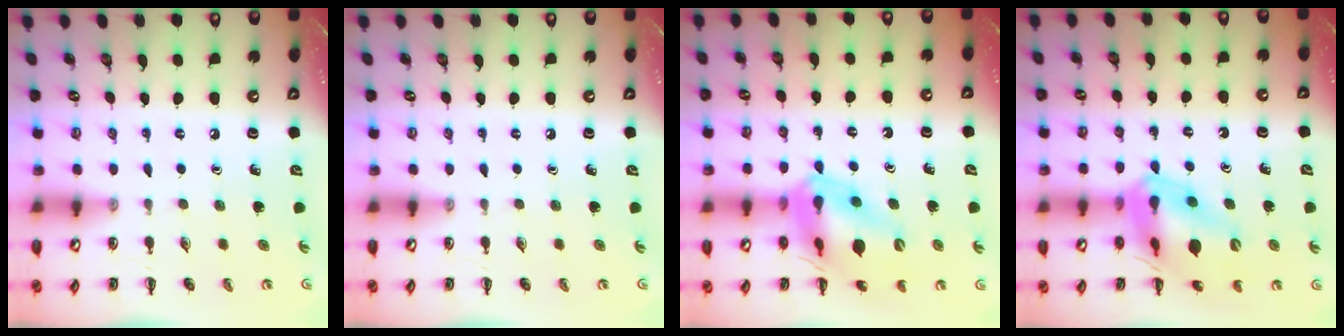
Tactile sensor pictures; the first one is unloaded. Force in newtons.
{"total": 0.0}
{"total": 17.9, "press": 17.7, "slide": 3.1}
{"total": 17.9, "press": 17.7, "slide": 3.1}